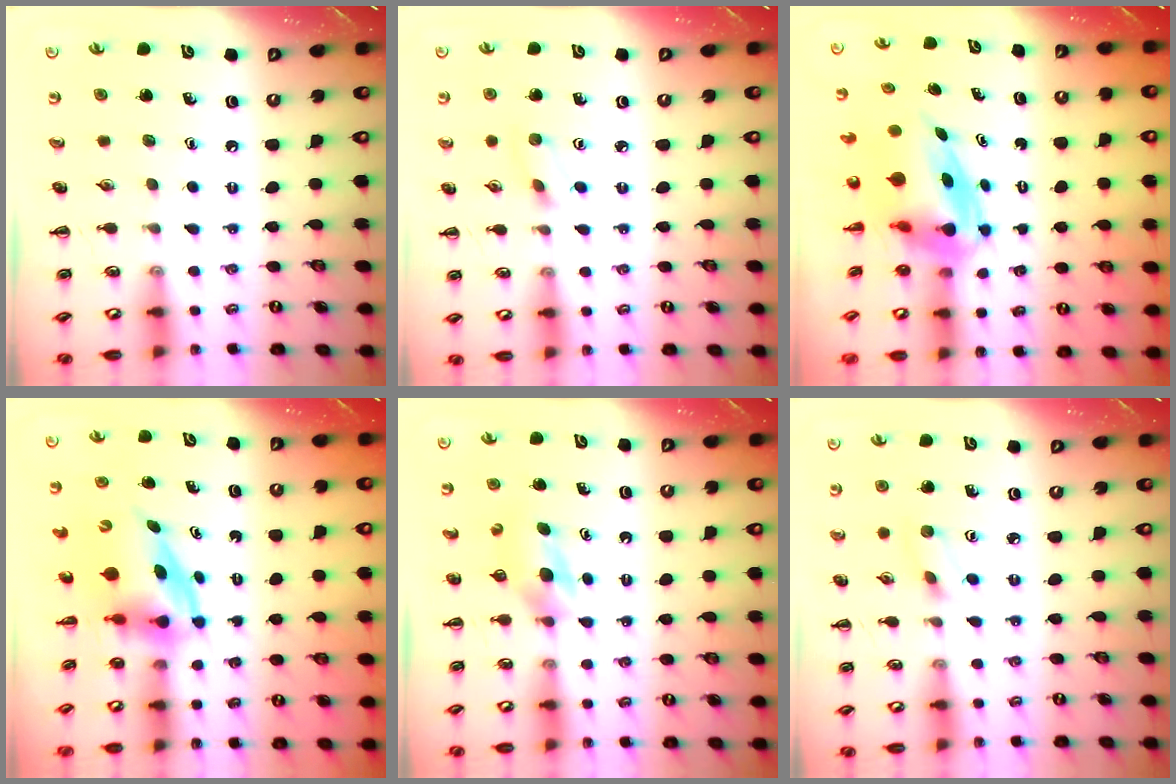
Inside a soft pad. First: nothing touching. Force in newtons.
{"total": 2.7, "press": 2.5, "slide": 1.0}
{"total": 5.5, "press": 5.2, "slide": 1.7}
{"total": 3.9, "press": 3.8, "slide": 0.8}
{"total": 3.9, "press": 3.6, "slide": 1.3}
{"total": 2.7, "press": 2.5, "slide": 1.0}